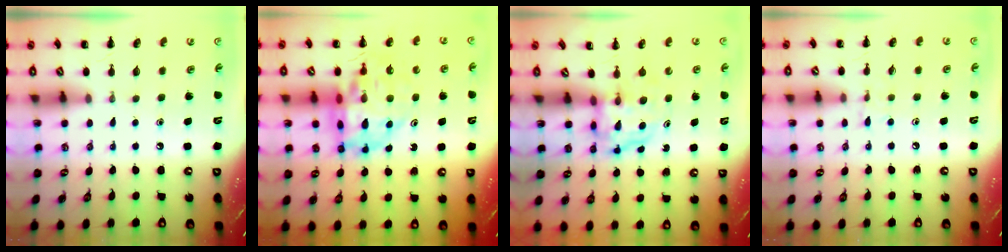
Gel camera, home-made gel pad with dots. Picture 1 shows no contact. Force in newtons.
{"total": 17.9, "press": 17.4, "slide": 4.5}
{"total": 3.9, "press": 3.9, "slide": 0.4}
{"total": 5.4, "press": 5.1, "slide": 1.9}